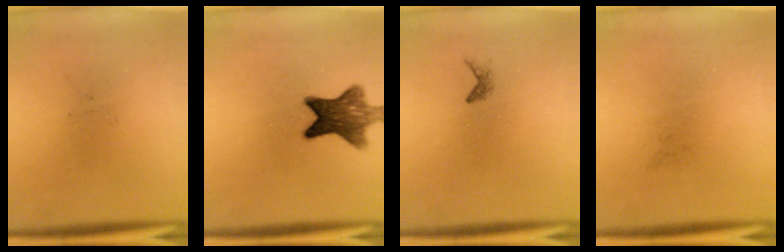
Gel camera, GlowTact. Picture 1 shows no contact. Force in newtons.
{"total": 9.2}
{"total": 0.6}
{"total": 0.0}